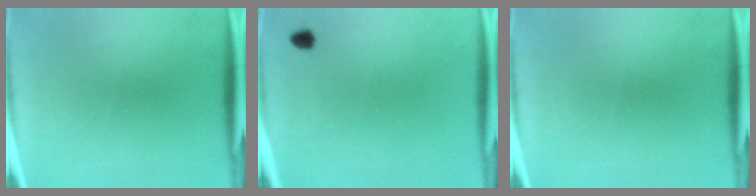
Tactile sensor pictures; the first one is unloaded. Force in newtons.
{"total": 1.4}
{"total": 0.0}